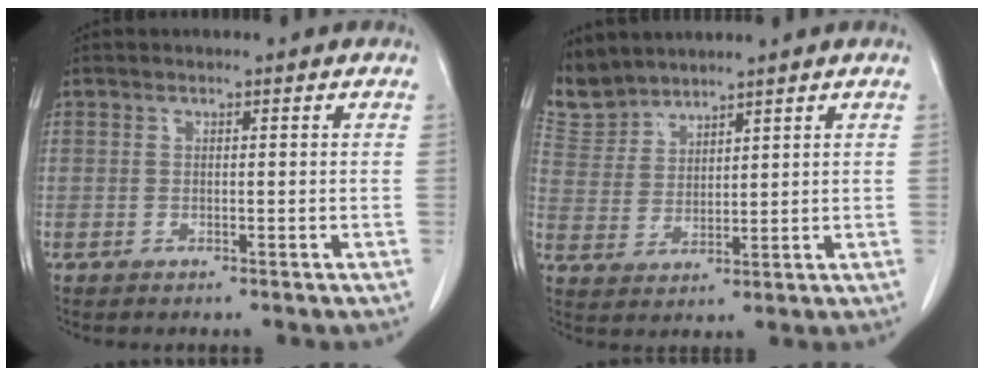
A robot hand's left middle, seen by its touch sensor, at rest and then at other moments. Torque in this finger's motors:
{"motor_torque": [0.73, -0.83, 0.00, -0.01]}